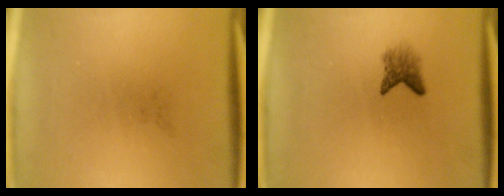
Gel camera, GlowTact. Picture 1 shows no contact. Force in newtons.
{"total": 2.3}